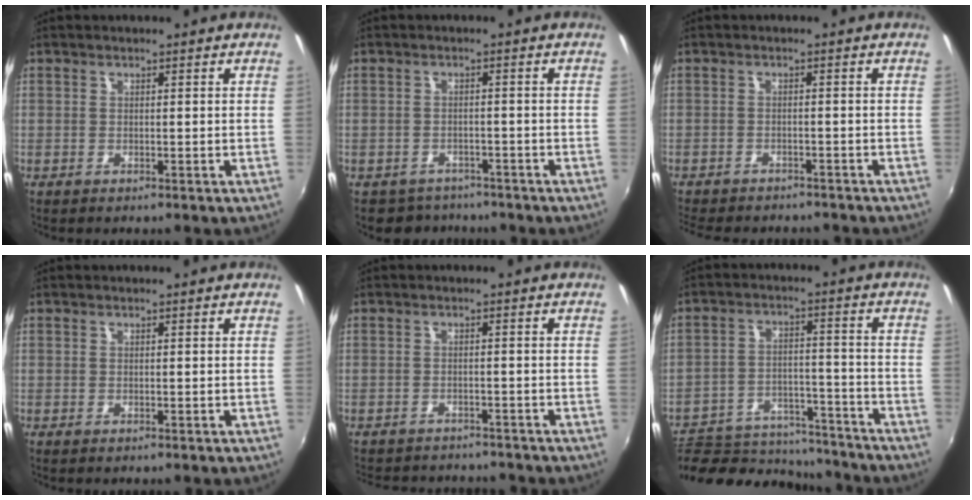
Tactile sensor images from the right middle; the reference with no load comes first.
{"total": 5.1, "force": [-4.2, 2.8, 0.3], "torque": [-0.020, 0.000, -0.064]}
{"total": 9.5, "force": [-8.4, 2.8, 3.4], "torque": [-0.085, -0.020, -0.124]}
{"total": 0.0}
{"total": 9.8, "force": [-8.8, 3.1, 3.0], "torque": [-0.074, -0.015, -0.126]}
{"total": 19.1, "force": [-16.6, 7.4, 5.7], "torque": [-0.128, 0.018, -0.226]}